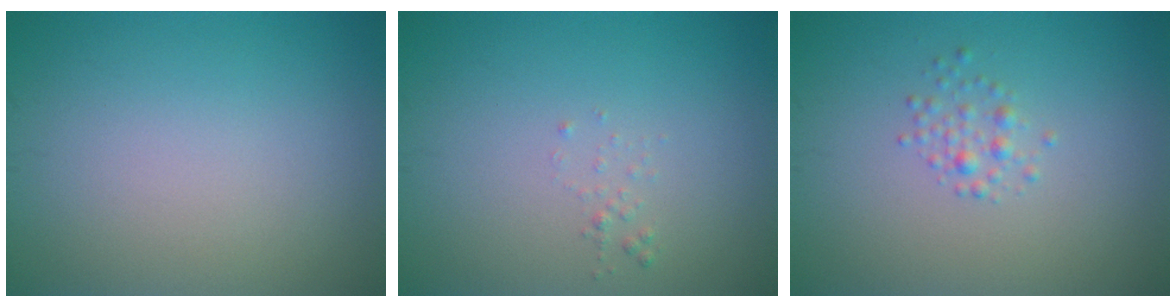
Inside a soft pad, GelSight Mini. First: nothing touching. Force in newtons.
{"total": 0.6, "press": 0.6, "slide": 0.1}
{"total": 1.3, "press": 1.3, "slide": 0.0}